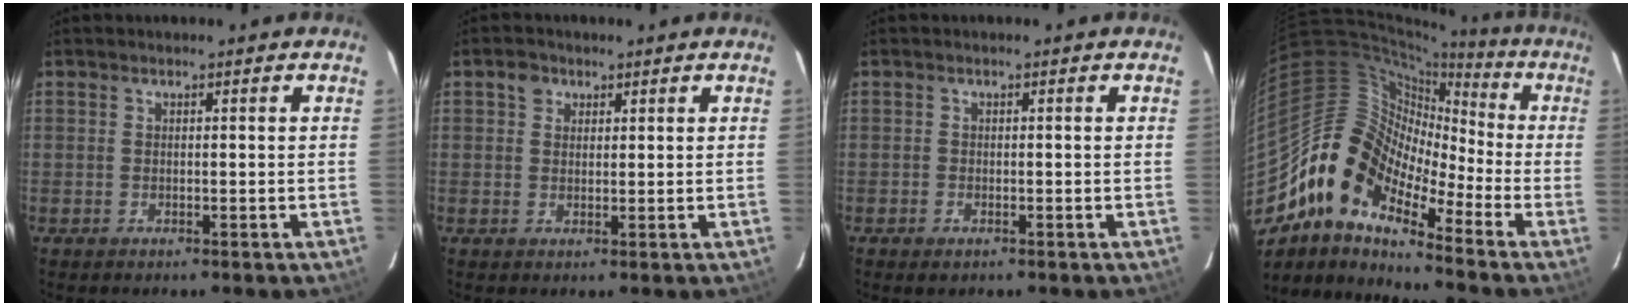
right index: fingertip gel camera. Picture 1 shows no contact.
{"total": 2.5, "force": [1.1, 2.2, 0.6], "torque": [-0.009, 0.011, 0.017]}
{"total": 1.2, "force": [-0.8, 0.8, 0.5], "torque": [-0.011, -0.004, -0.015]}
{"total": 13.9, "force": [-8.9, 7.1, 8.0], "torque": [-0.131, 0.012, -0.194]}